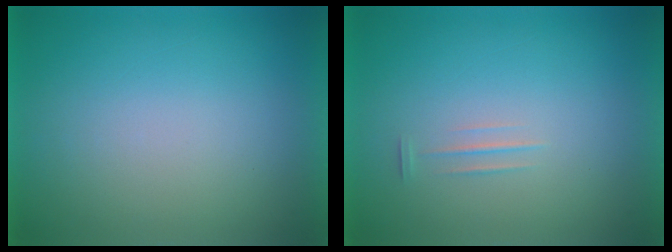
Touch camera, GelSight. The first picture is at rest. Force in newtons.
{"total": 1.6}